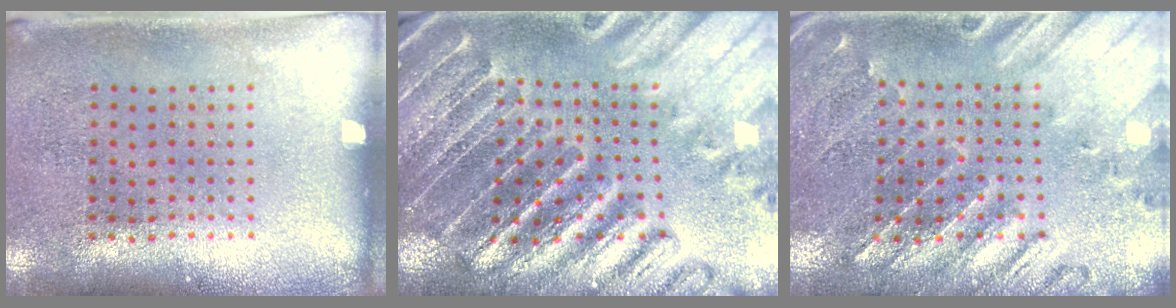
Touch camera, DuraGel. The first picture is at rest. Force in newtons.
{"total": 3.4, "press": 3.3, "slide": 0.7}
{"total": 0.6, "press": 0.5, "slide": 0.4}